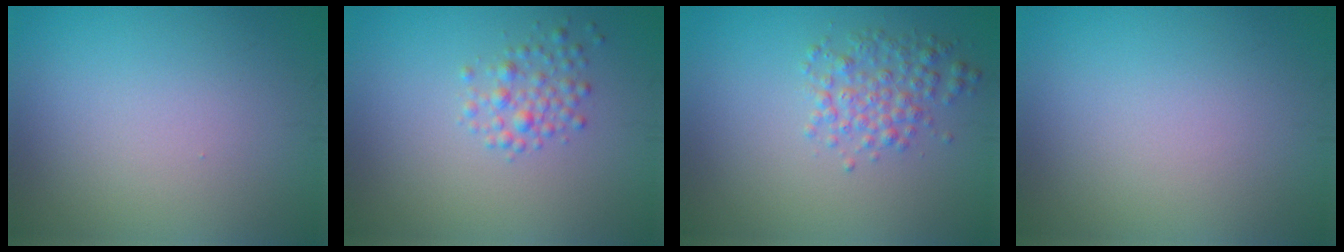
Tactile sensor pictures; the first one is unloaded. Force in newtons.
{"total": 1.9, "press": 1.9, "slide": 0.1}
{"total": 2.6, "press": 2.6, "slide": 0.0}
{"total": 0.0}